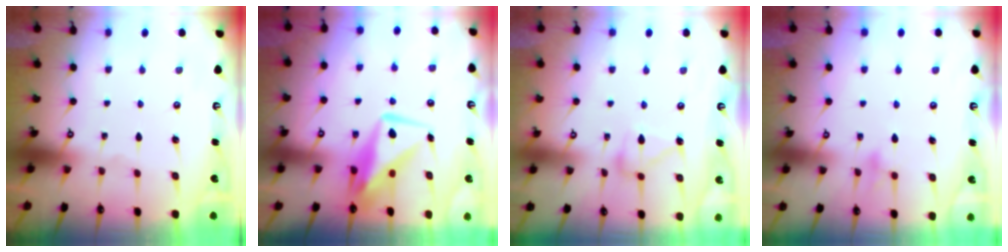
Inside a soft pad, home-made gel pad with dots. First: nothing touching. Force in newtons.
{"total": 11.0, "press": 11.0, "slide": 0.9}
{"total": 12.3, "press": 12.3, "slide": 0.6}
{"total": 7.7, "press": 7.7, "slide": 0.5}